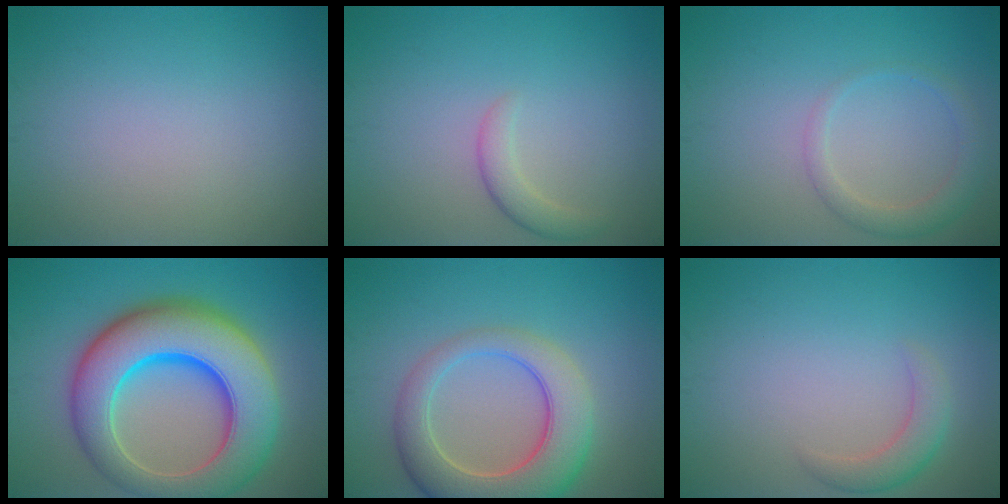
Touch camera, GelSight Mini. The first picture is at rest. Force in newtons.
{"total": 1.9, "press": 1.9, "slide": 0.2}
{"total": 2.3, "press": 2.3, "slide": 0.2}
{"total": 12.6, "press": 12.6, "slide": 0.4}
{"total": 7.8, "press": 7.8, "slide": 0.7}
{"total": 2.4, "press": 2.4, "slide": 0.2}